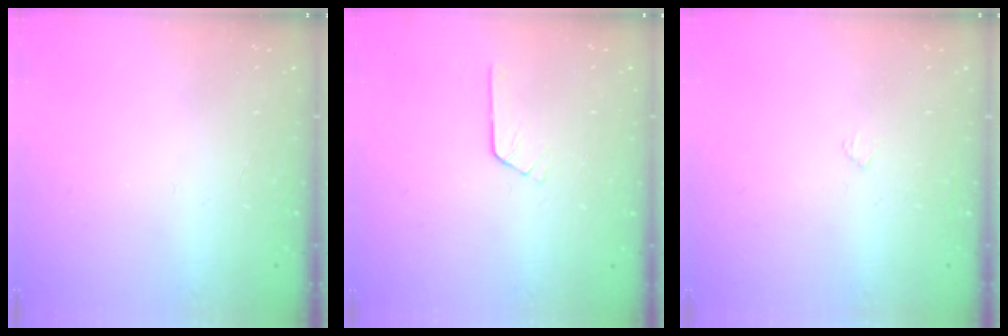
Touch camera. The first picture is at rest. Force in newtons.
{"total": 2.7, "press": 2.7, "slide": 0.2}
{"total": 2.4, "press": 2.4, "slide": 0.3}